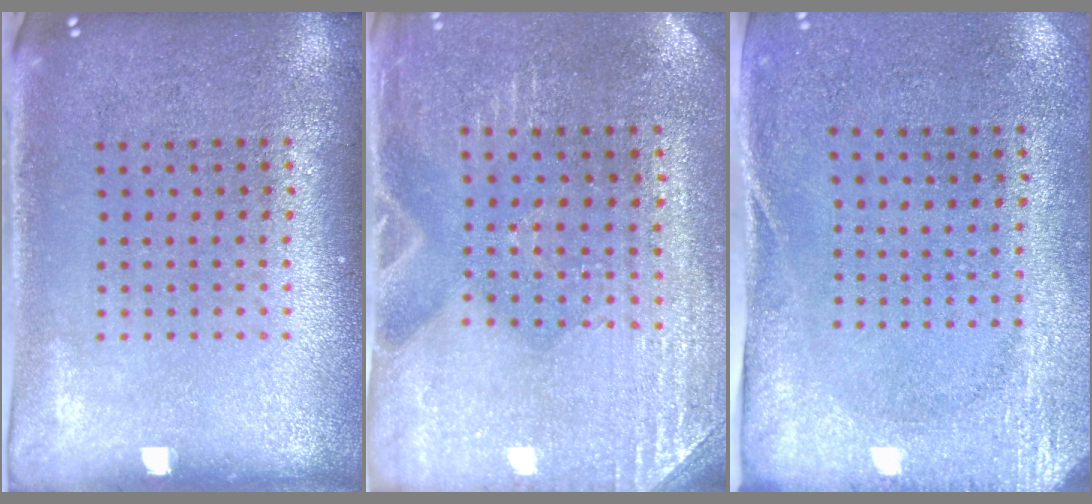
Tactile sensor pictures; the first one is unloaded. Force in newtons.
{"total": 2.9, "press": 2.8, "slide": 0.8}
{"total": 2.7, "press": 2.1, "slide": 1.7}